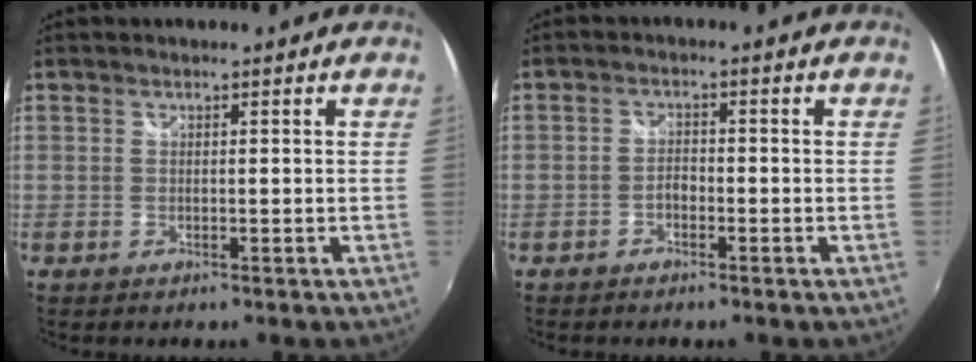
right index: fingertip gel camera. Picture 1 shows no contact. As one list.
[{"total": 2.0, "force": [-1.5, 0.9, 0.9], "torque": [-0.021, 0.004, -0.028]}]